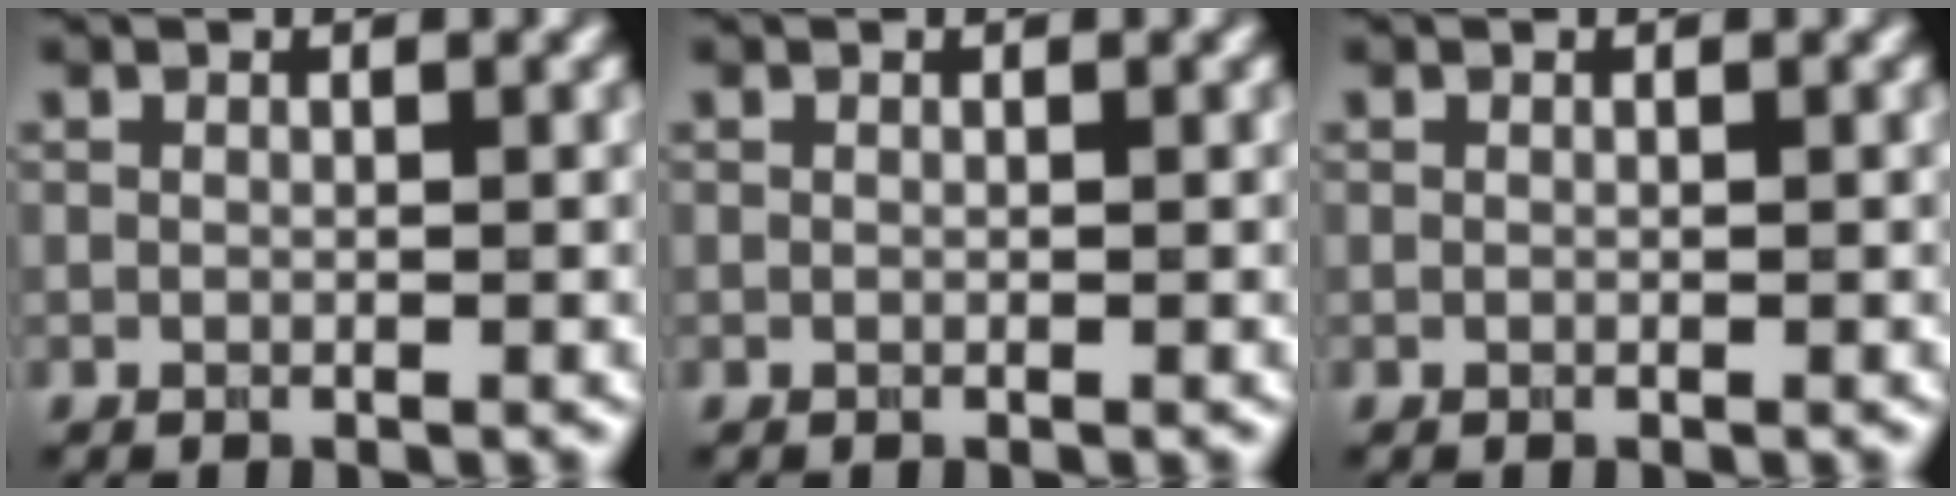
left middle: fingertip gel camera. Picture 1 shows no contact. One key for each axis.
{"total": 0.0}
{"total": 0.0}